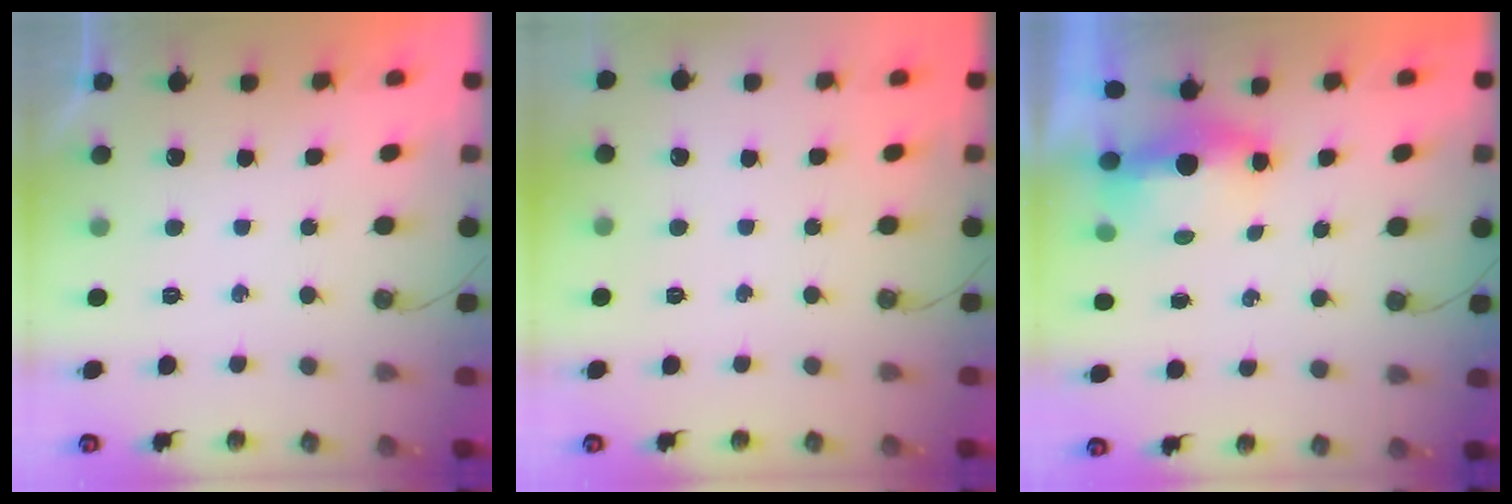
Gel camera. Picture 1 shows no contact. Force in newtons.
{"total": 0.0}
{"total": 5.7, "press": 5.6, "slide": 0.9}